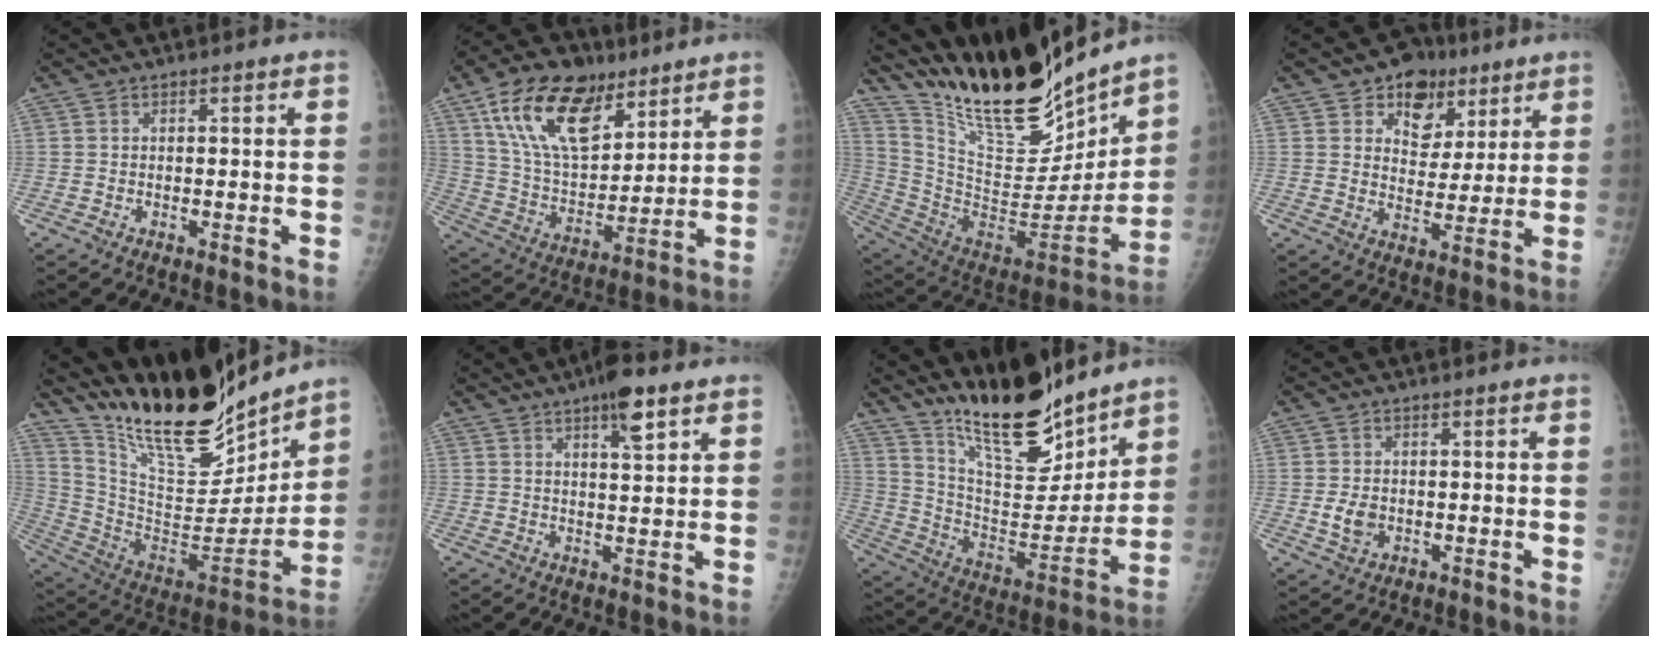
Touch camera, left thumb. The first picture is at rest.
{"total": 20.3, "force": [11.5, 10.9, 12.7], "torque": [-0.191, -0.040, 0.214]}
{"total": 27.4, "force": [22.0, 8.0, 14.2], "torque": [-0.202, -0.112, 0.374]}
{"total": 10.7, "force": [6.2, 7.8, 3.8], "torque": [-0.016, -0.023, 0.095]}
{"total": 25.5, "force": [20.7, 7.7, 12.6], "torque": [-0.177, -0.106, 0.353]}
{"total": 6.8, "force": [4.1, 1.7, 5.2], "torque": [-0.074, -0.017, 0.062]}
{"total": 20.4, "force": [16.5, 6.1, 10.2], "torque": [-0.123, -0.109, 0.287]}
{"total": 3.8, "force": [-0.4, 2.9, 2.5], "torque": [-0.039, -0.003, -0.002]}